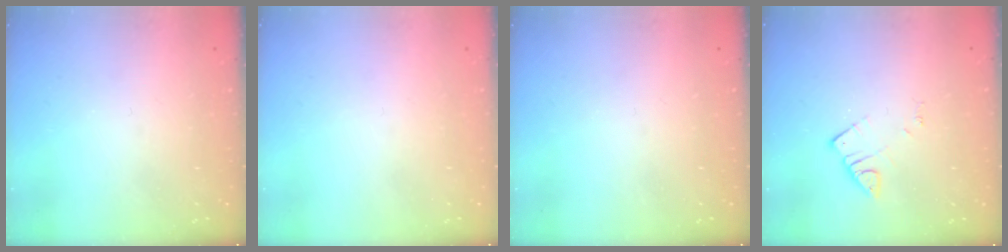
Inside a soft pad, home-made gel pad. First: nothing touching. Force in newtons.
{"total": 1.8, "press": 1.8, "slide": 0.1}
{"total": 0.0}
{"total": 3.4, "press": 3.4, "slide": 0.5}